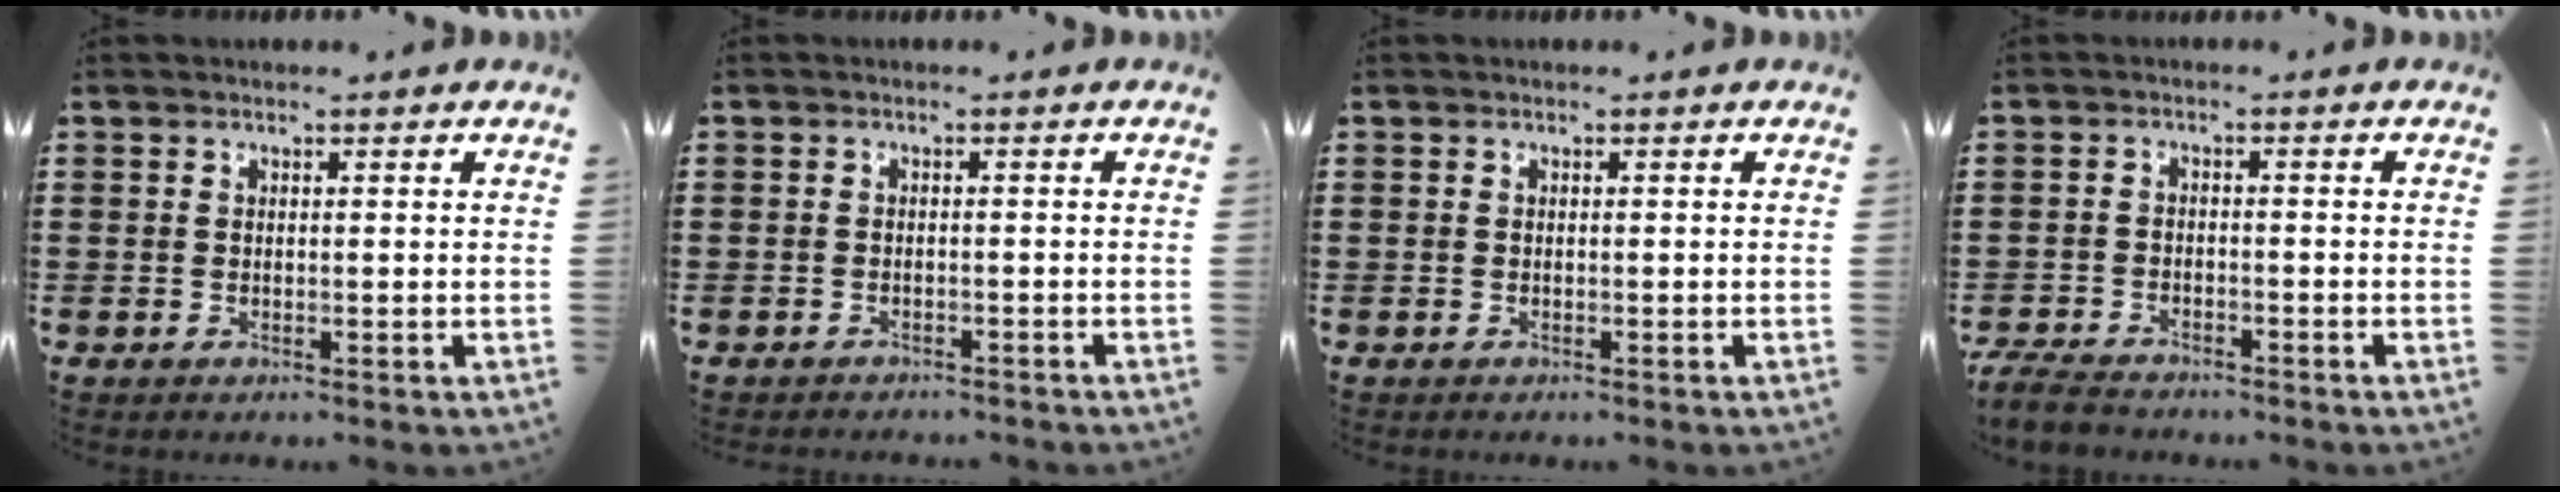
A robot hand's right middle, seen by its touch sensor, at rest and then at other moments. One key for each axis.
{"total": 1.6, "fx": -1.5, "fy": 0.4, "fz": -0.2, "tx": 0.001, "ty": 0.004, "tz": -0.035}
{"total": 0.0}
{"total": 3.8, "fx": -3.7, "fy": 0.7, "fz": 1.0, "tx": -0.038, "ty": -0.008, "tz": -0.078}